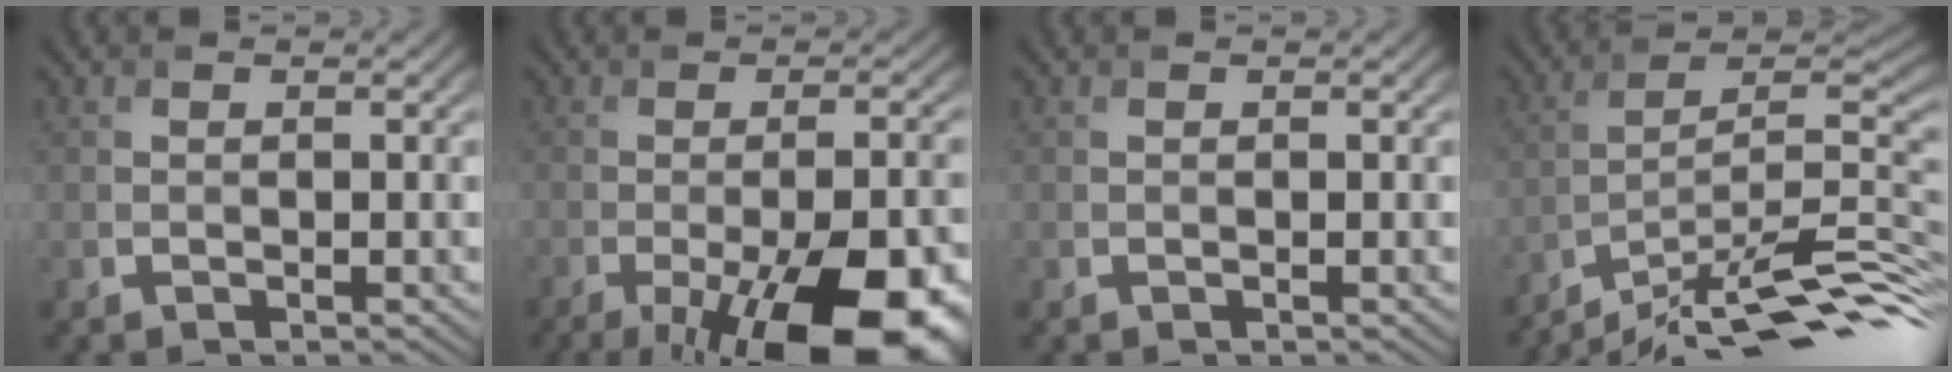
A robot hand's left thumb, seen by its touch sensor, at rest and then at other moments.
{"total": 18.0, "force": [-9.8, 6.6, 13.6], "torque": [-0.177, -0.029, -0.117]}
{"total": 0.0}
{"total": 13.6, "force": [-9.0, 2.8, 9.8], "torque": [-0.161, 0.005, -0.151]}